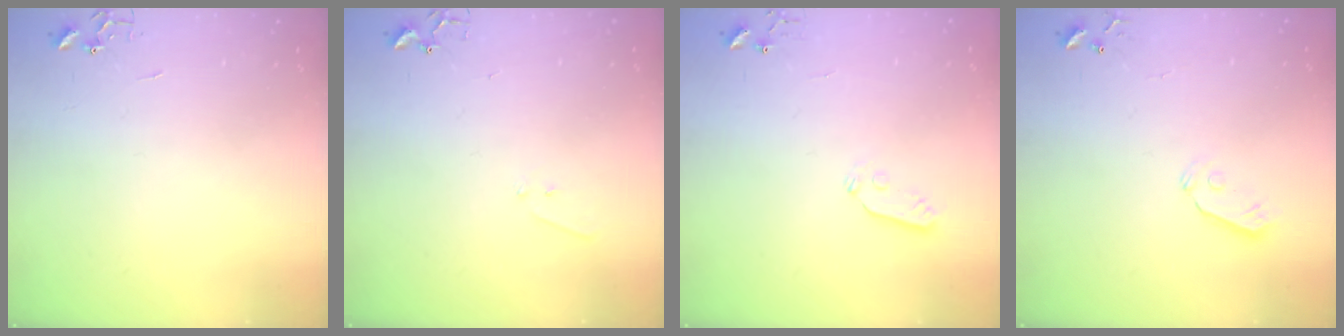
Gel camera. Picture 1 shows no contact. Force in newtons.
{"total": 5.7, "press": 5.7, "slide": 0.7}
{"total": 3.6, "press": 3.6, "slide": 0.6}
{"total": 5.5, "press": 5.4, "slide": 0.6}